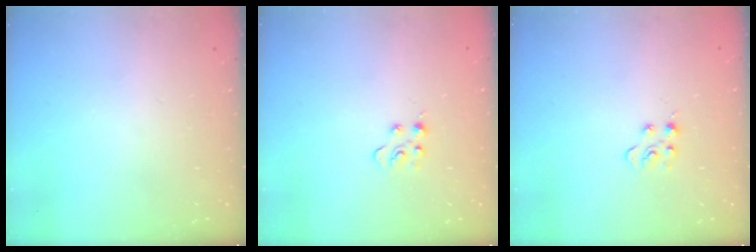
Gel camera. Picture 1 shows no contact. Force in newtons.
{"total": 2.9, "press": 2.9, "slide": 0.3}
{"total": 2.9, "press": 2.9, "slide": 0.3}